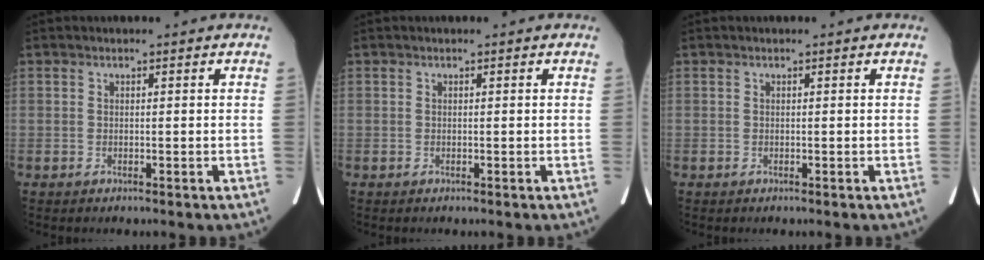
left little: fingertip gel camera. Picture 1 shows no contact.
{"total": 0.0}
{"total": 0.0}